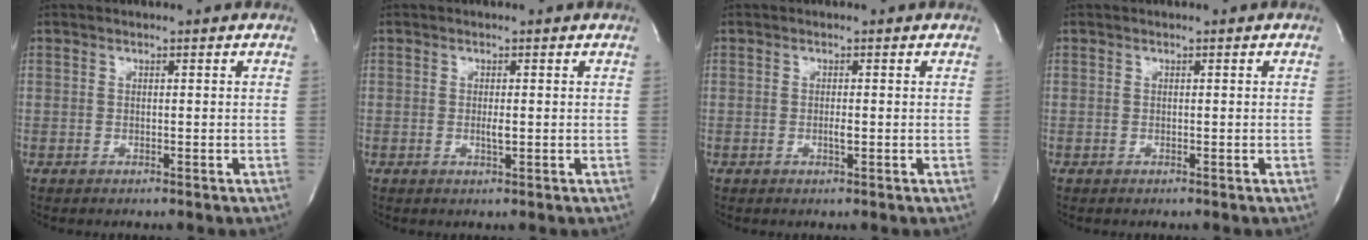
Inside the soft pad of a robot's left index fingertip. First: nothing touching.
{"total": 1.2, "force": [-0.7, 0.2, 0.9], "torque": [-0.019, -0.010, -0.012]}
{"total": 1.1, "force": [-0.9, 0.1, 0.6], "torque": [-0.013, -0.010, -0.015]}
{"total": 0.0}